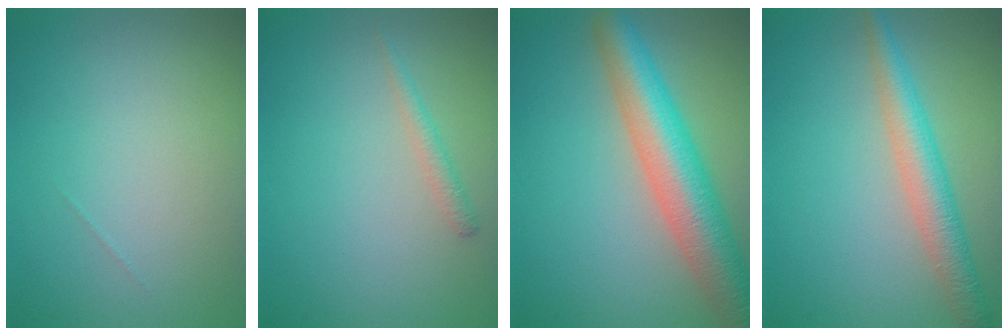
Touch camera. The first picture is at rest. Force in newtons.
{"total": 1.1, "press": 1.1, "slide": 0.0}
{"total": 7.8, "press": 7.8, "slide": 0.3}
{"total": 3.9, "press": 3.9, "slide": 0.1}